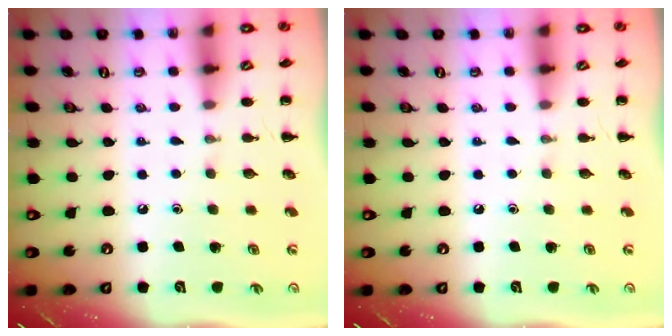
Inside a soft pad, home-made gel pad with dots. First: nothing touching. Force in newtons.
{"total": 0.0}